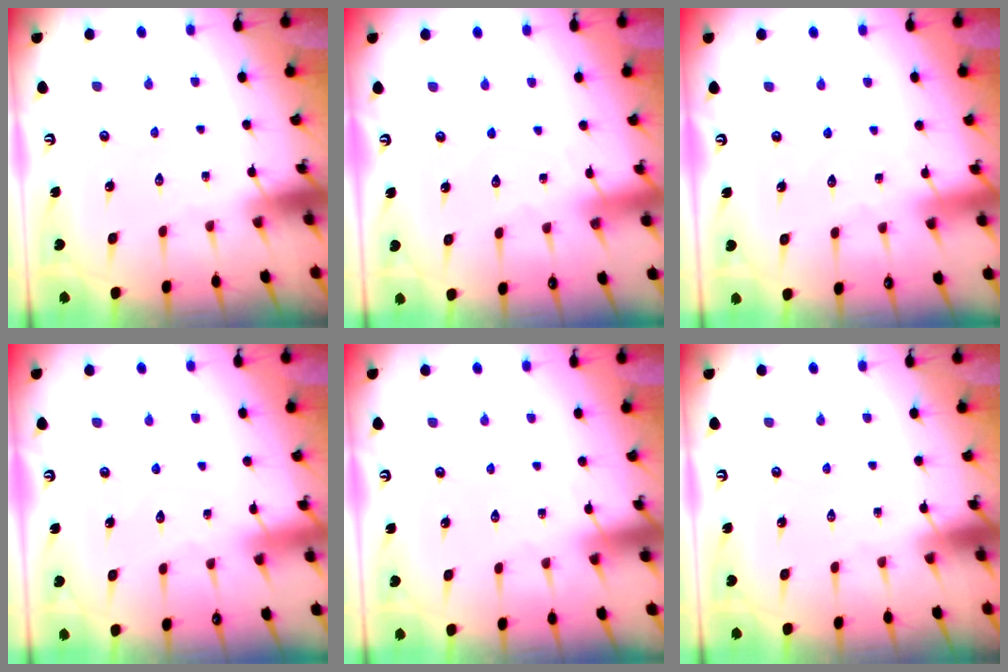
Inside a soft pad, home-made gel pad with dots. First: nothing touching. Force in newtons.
{"total": 5.3, "press": 5.3, "slide": 0.4}
{"total": 3.3, "press": 3.3, "slide": 0.2}
{"total": 3.4, "press": 3.4, "slide": 0.3}
{"total": 2.2, "press": 2.2, "slide": 0.3}
{"total": 0.0}